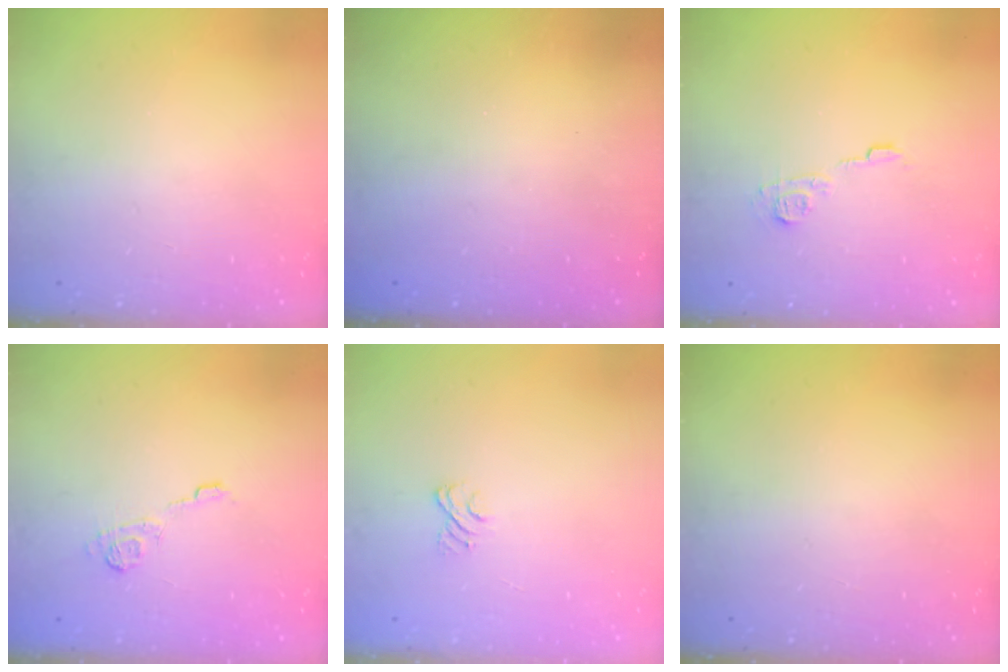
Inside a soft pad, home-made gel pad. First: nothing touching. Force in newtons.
{"total": 2.4, "press": 2.3, "slide": 0.8}
{"total": 7.0, "press": 7.0, "slide": 0.6}
{"total": 9.1, "press": 9.0, "slide": 1.4}
{"total": 3.5, "press": 3.3, "slide": 1.2}
{"total": 0.0}